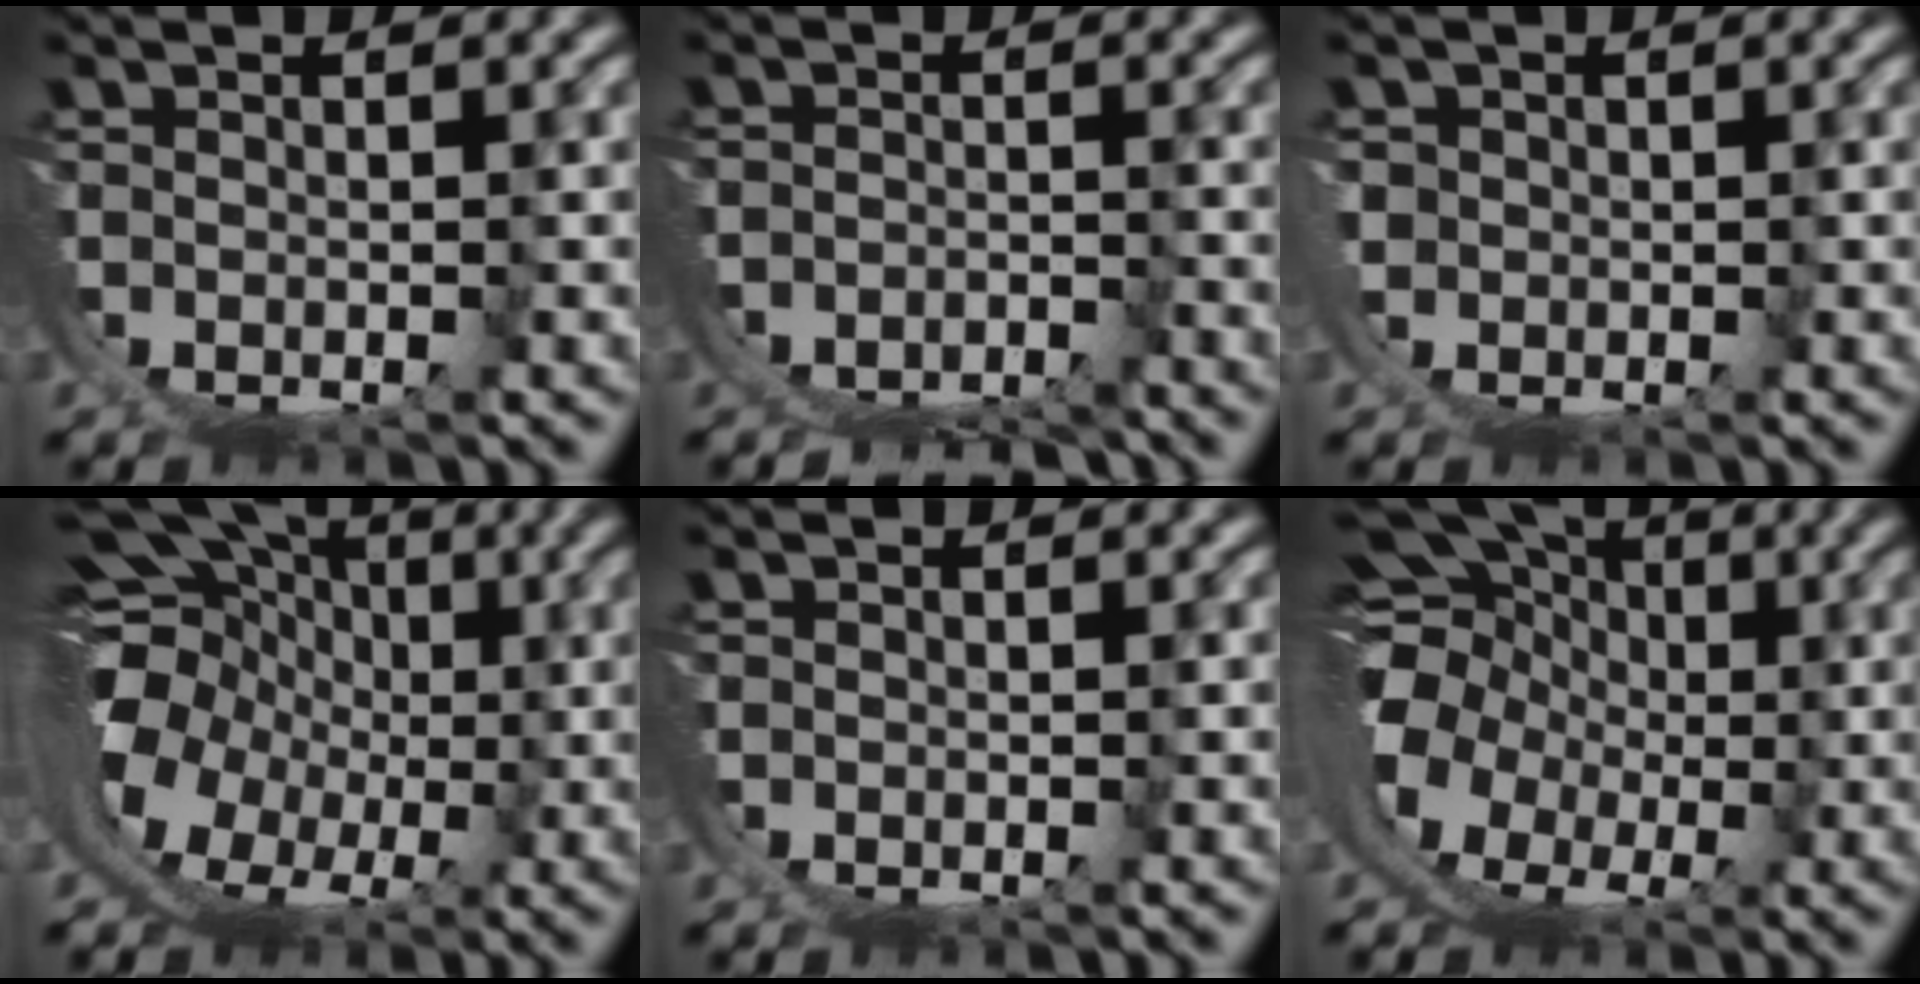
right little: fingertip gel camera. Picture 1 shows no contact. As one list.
[{"total": 5.8, "force": [-5.7, 0.9, 1.1], "torque": [-0.012, -0.030, -0.083]}, {"total": 2.8, "force": [0.0, 2.7, 0.9], "torque": [-0.032, -0.015, 0.003]}, {"total": 16.6, "force": [1.6, 13.5, 9.6], "torque": [-0.177, -0.019, 0.009]}, {"total": 0.0}, {"total": 17.3, "force": [1.2, 15.0, 8.4], "torque": [-0.180, -0.022, -0.002]}]